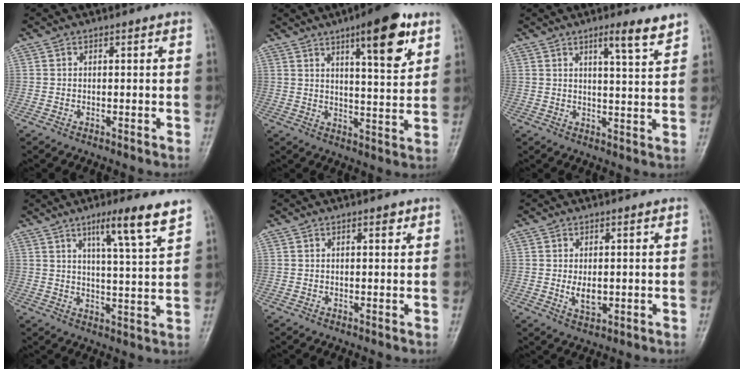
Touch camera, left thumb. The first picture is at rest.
{"total": 12.8, "force": [6.9, 3.4, 10.3], "torque": [-0.127, -0.035, 0.098]}
{"total": 6.0, "force": [4.2, 0.5, 4.2], "torque": [-0.057, -0.033, 0.062]}
{"total": 9.6, "force": [6.2, 0.5, 7.3], "torque": [-0.110, -0.035, 0.095]}
{"total": 1.5, "force": [0.9, 0.5, 1.1], "torque": [-0.012, -0.002, 0.011]}
{"total": 3.7, "force": [0.0, 2.1, 3.1], "torque": [-0.044, -0.007, 0.006]}